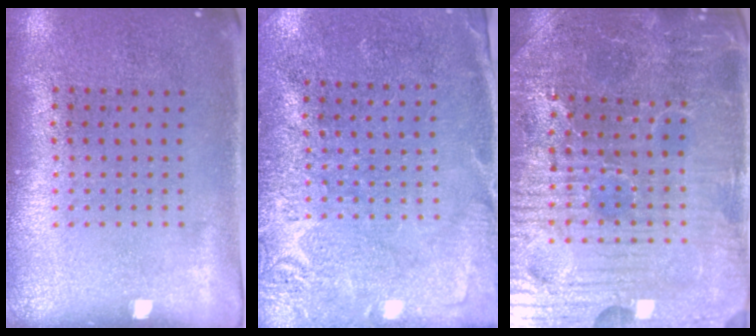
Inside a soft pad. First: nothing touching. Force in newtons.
{"total": 2.7, "press": 2.7, "slide": 0.4}
{"total": 5.2, "press": 5.0, "slide": 1.4}